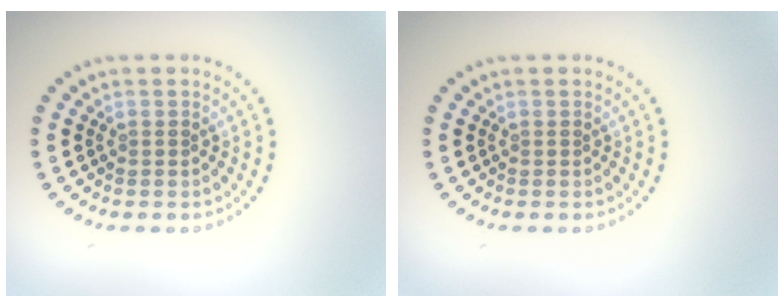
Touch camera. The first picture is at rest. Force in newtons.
{"total": 0.0}